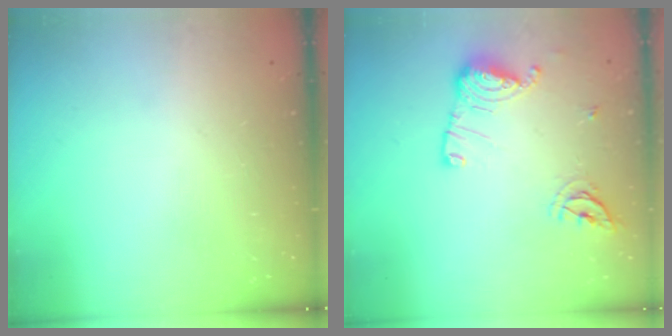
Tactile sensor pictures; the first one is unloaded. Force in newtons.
{"total": 12.8, "press": 12.8, "slide": 0.5}